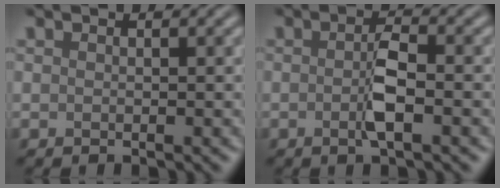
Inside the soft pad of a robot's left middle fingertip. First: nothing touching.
{"total": 2.7, "force": [-0.5, 0.6, 2.5], "torque": [-0.048, -0.001, -0.013]}